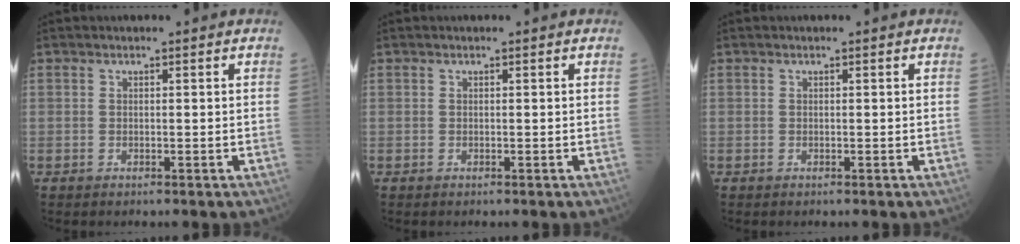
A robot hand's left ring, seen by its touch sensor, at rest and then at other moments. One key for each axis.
{"total": 0.0}
{"total": 0.0}